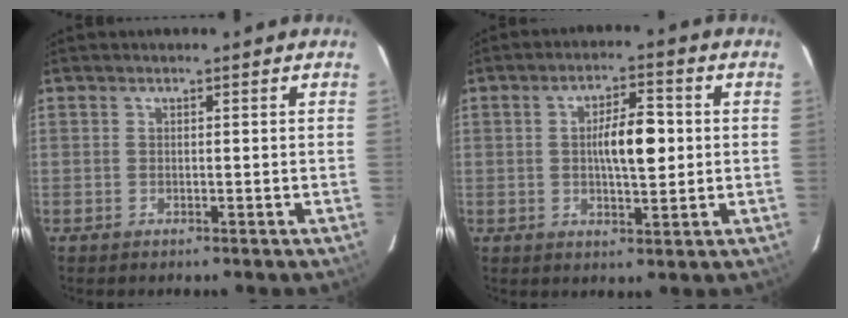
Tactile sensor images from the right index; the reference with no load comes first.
{"total": 7.3, "force": [0.4, 2.1, 6.9], "torque": [-0.119, 0.011, 0.008]}